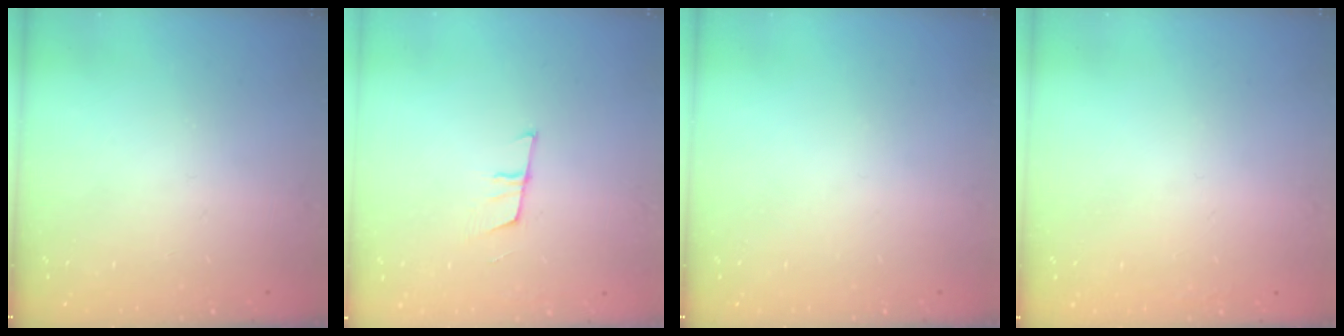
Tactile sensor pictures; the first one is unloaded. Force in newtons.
{"total": 6.0, "press": 5.4, "slide": 2.5}
{"total": 0.0}
{"total": 1.6, "press": 1.5, "slide": 0.1}